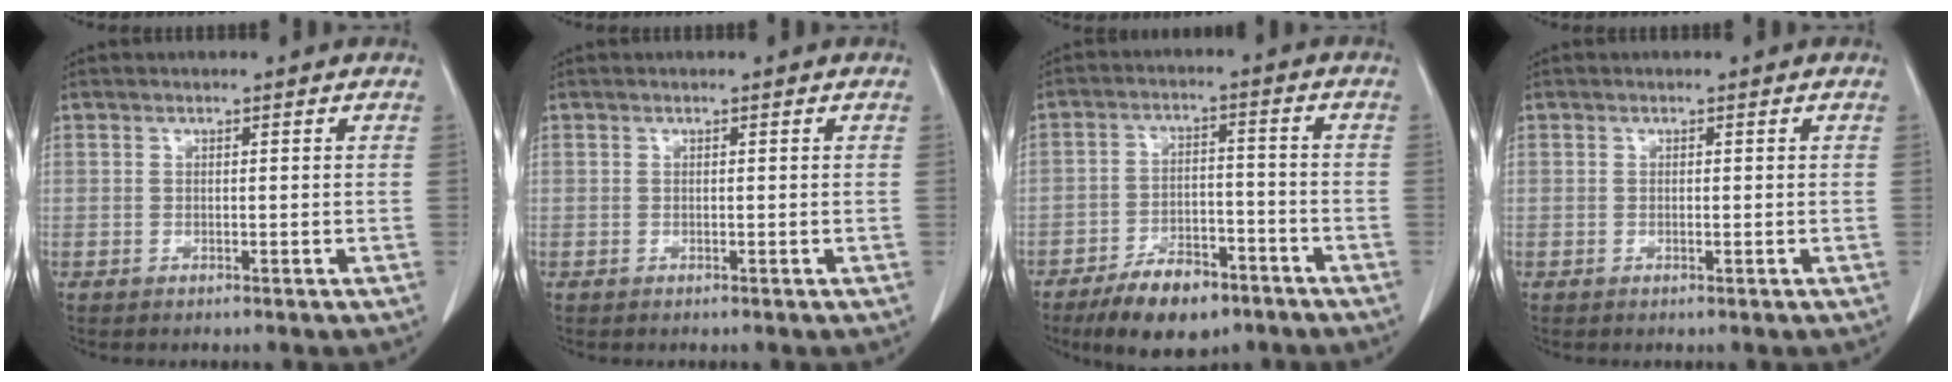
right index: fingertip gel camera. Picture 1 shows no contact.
{"total": 0.0}
{"total": 9.9, "force": [-7.0, 4.1, 5.7], "torque": [-0.097, -0.002, -0.117]}
{"total": 0.0}